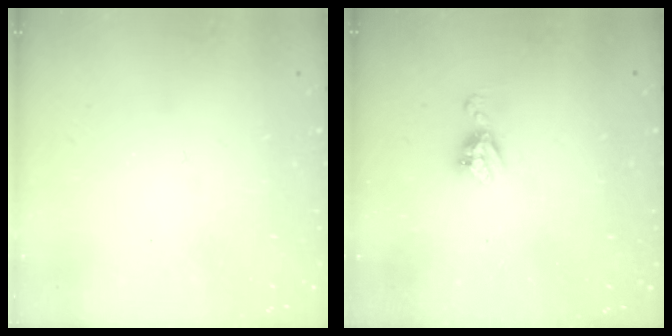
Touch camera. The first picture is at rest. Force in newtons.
{"total": 6.8, "press": 6.8, "slide": 0.4}